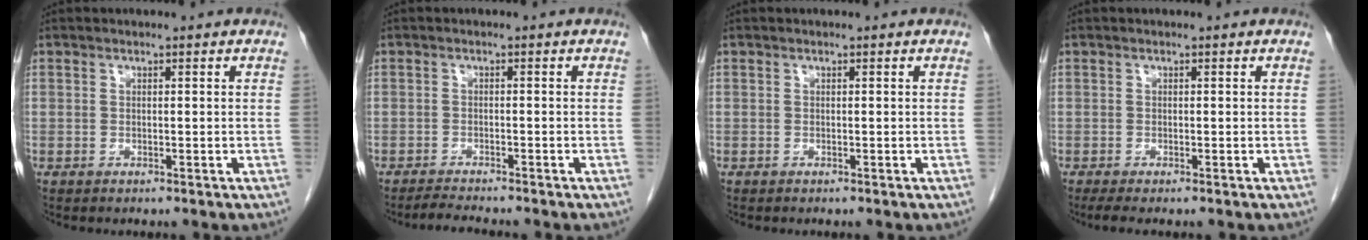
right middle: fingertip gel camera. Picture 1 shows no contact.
{"total": 3.0, "force": [-2.8, -0.2, 1.0], "torque": [-0.024, -0.013, -0.047]}
{"total": 0.0}
{"total": 1.8, "force": [-1.4, 0.1, 1.2], "torque": [-0.024, -0.007, -0.022]}